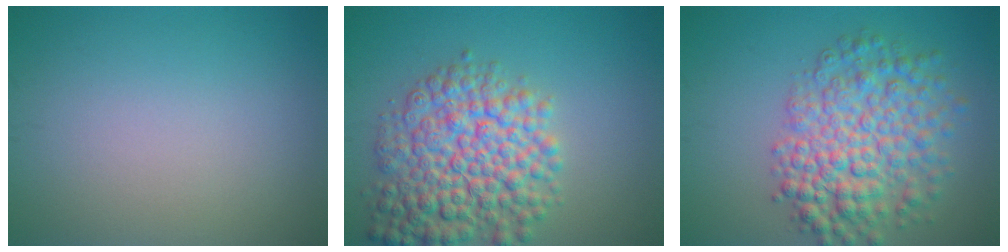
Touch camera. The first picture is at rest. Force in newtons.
{"total": 8.7, "press": 8.7, "slide": 0.3}
{"total": 7.4, "press": 7.4, "slide": 0.2}